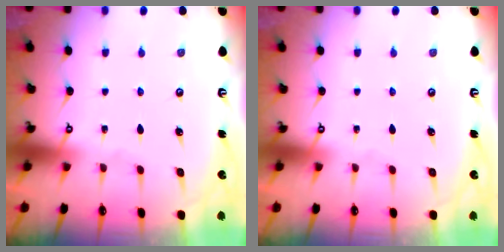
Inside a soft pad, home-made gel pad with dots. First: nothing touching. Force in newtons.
{"total": 0.0}